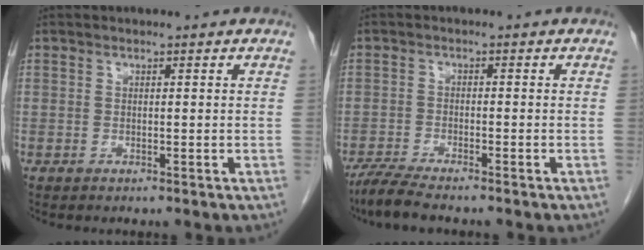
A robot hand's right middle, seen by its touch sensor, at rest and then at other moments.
{"total": 4.6, "force": [-4.0, 0.1, 2.4], "torque": [-0.050, -0.015, -0.074]}